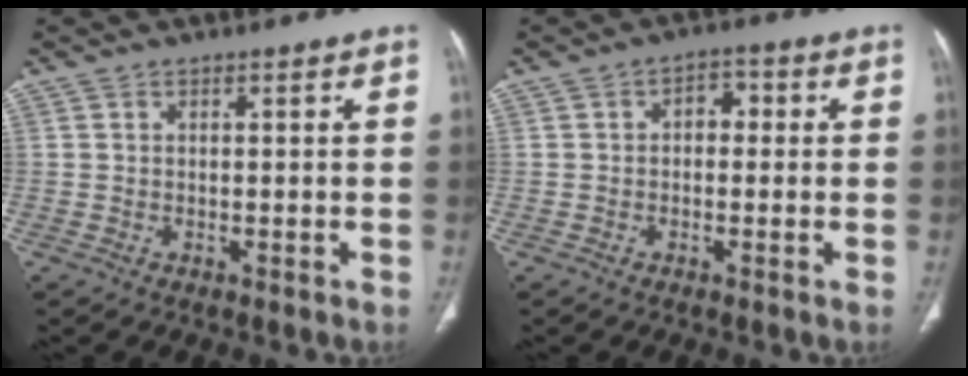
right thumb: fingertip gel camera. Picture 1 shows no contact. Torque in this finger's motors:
{"motor_torque": [-0.28, 0.26, 0.23, 0.05, 0.06]}